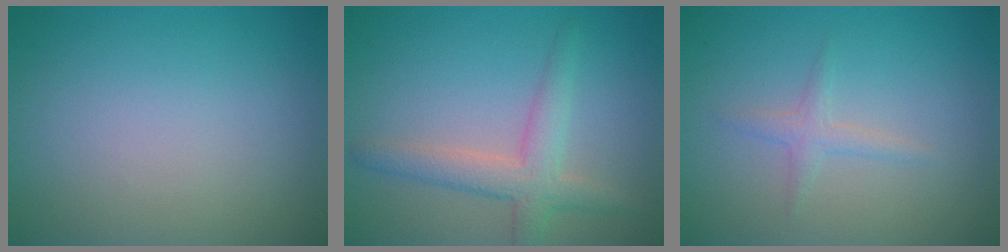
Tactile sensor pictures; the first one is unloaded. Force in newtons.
{"total": 3.5, "press": 3.5, "slide": 0.1}
{"total": 1.3, "press": 1.3, "slide": 0.0}